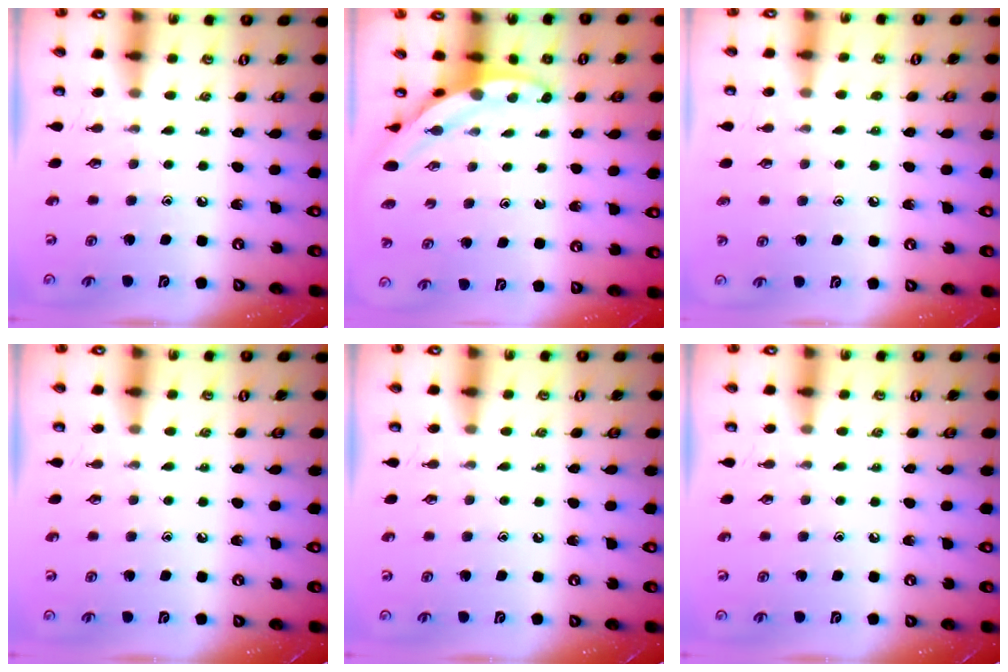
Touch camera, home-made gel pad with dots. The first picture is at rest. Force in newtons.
{"total": 3.6, "press": 3.6, "slide": 0.1}
{"total": 3.1, "press": 3.1, "slide": 0.3}
{"total": 0.0}
{"total": 0.0}
{"total": 0.0}